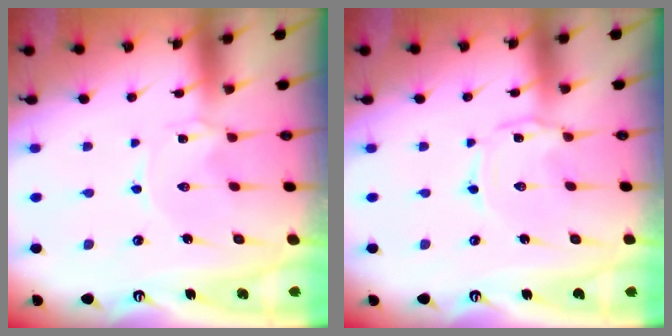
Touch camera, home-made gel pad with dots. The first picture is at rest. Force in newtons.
{"total": 1.4, "press": 1.4, "slide": 0.1}